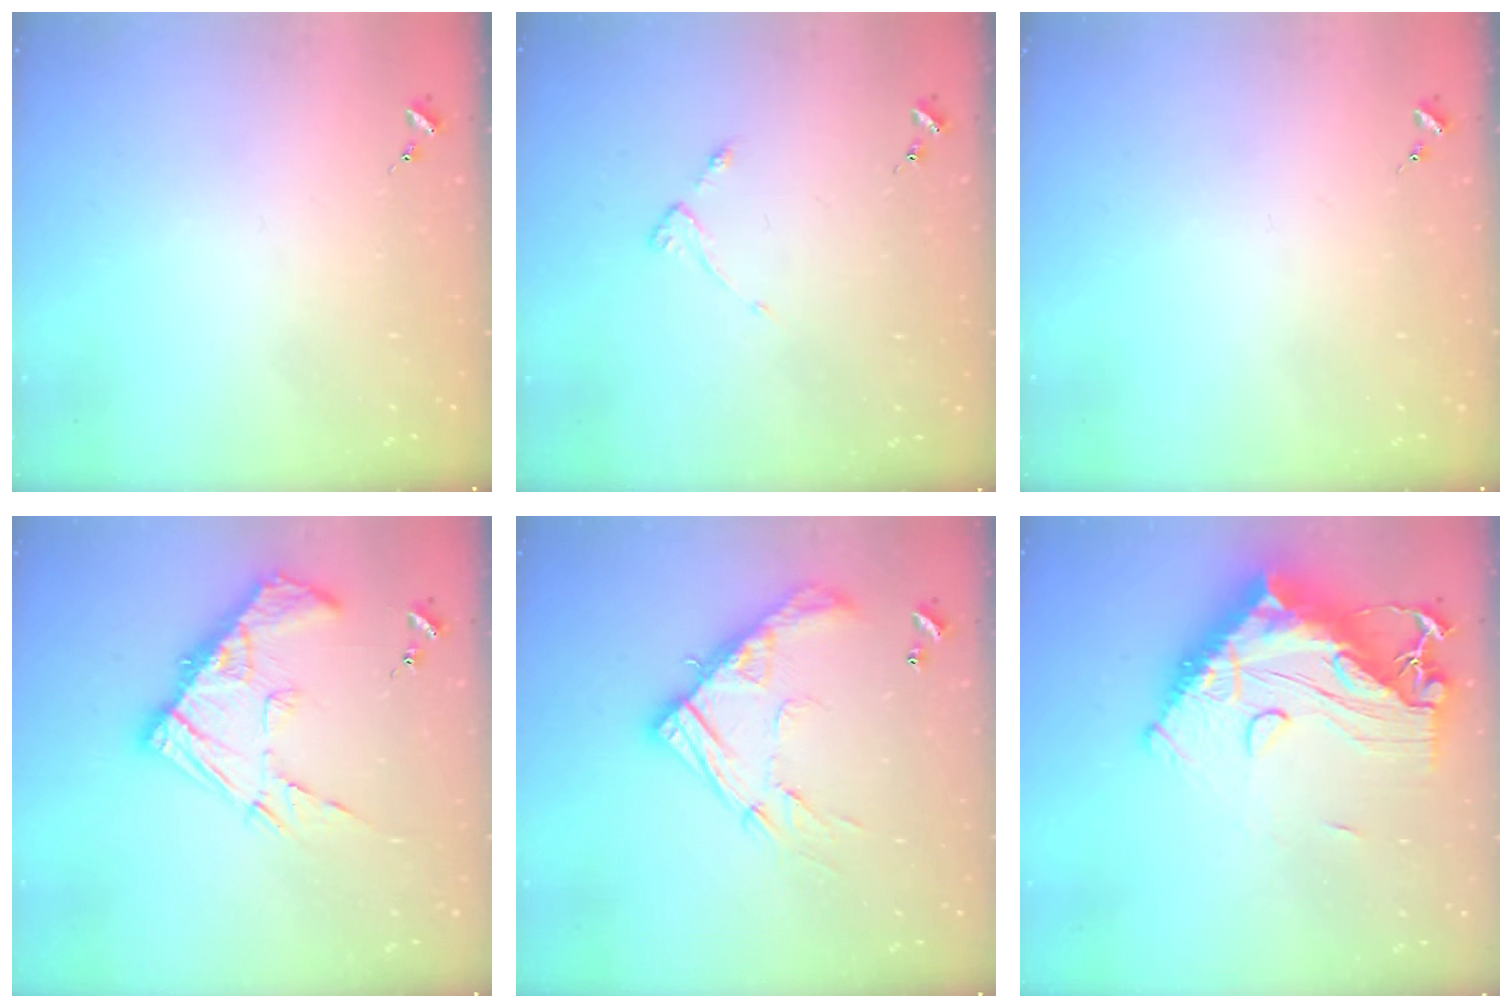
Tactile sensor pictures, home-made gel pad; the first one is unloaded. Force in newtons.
{"total": 2.8, "press": 2.7, "slide": 0.5}
{"total": 0.0}
{"total": 15.9, "press": 15.8, "slide": 1.5}
{"total": 17.3, "press": 17.3, "slide": 1.4}
{"total": 22.9, "press": 22.7, "slide": 2.4}